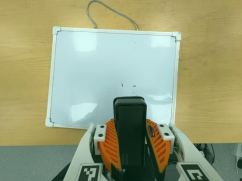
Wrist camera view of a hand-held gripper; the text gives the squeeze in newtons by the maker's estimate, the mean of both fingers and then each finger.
{"total": 8.8, "left": 7.0, "right": 10.6}